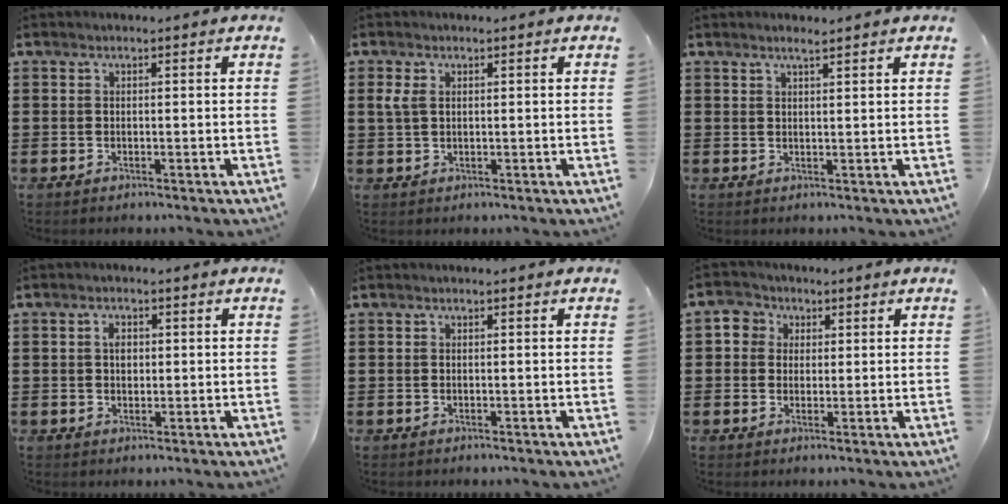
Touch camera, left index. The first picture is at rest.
{"total": 2.4, "force": [0.6, 1.5, 1.8], "torque": [-0.054, 0.001, 0.006]}
{"total": 1.7, "force": [1.5, 0.0, 0.9], "torque": [-0.019, -0.001, 0.028]}
{"total": 2.3, "force": [0.5, 1.5, 1.6], "torque": [-0.026, 0.006, 0.006]}
{"total": 0.0}
{"total": 3.8, "force": [1.1, 3.6, 0.2], "torque": [-0.016, 0.010, 0.015]}